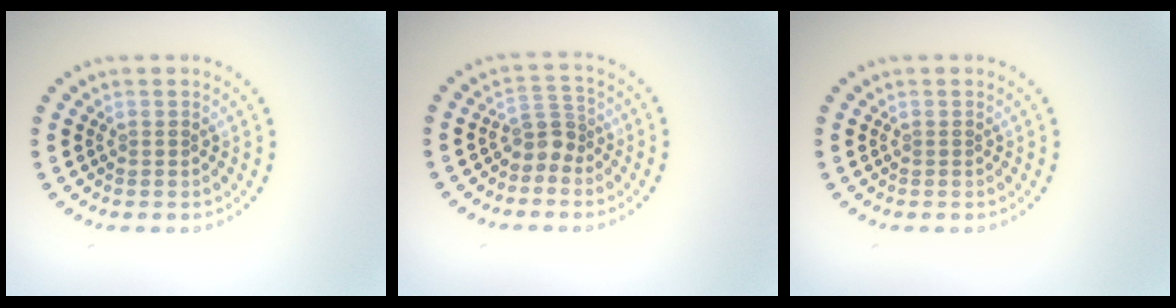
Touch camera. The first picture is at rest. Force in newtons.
{"total": 2.3, "press": 1.7, "slide": 1.5}
{"total": 0.0}